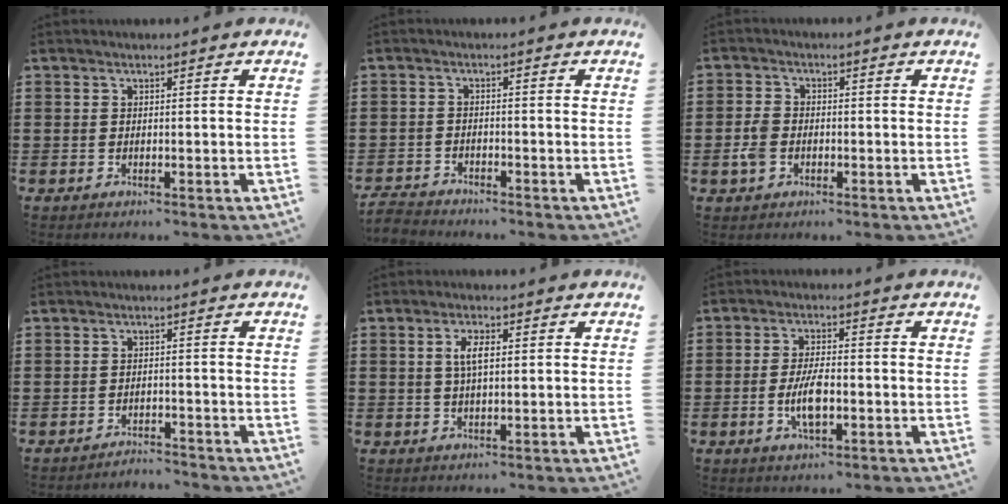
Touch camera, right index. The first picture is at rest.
{"total": 2.3, "force": [-2.3, 0.1, 0.1], "torque": [-0.008, -0.003, -0.048]}
{"total": 3.3, "force": [-1.1, 2.3, 2.2], "torque": [-0.061, -0.005, -0.026]}
{"total": 2.2, "force": [-2.1, 0.0, -0.4], "torque": [0.001, 0.002, -0.048]}
{"total": 3.6, "force": [0.6, 1.2, 3.3], "torque": [-0.067, 0.007, 0.008]}
{"total": 5.9, "force": [-1.4, 2.2, 5.2], "torque": [-0.111, -0.001, -0.029]}